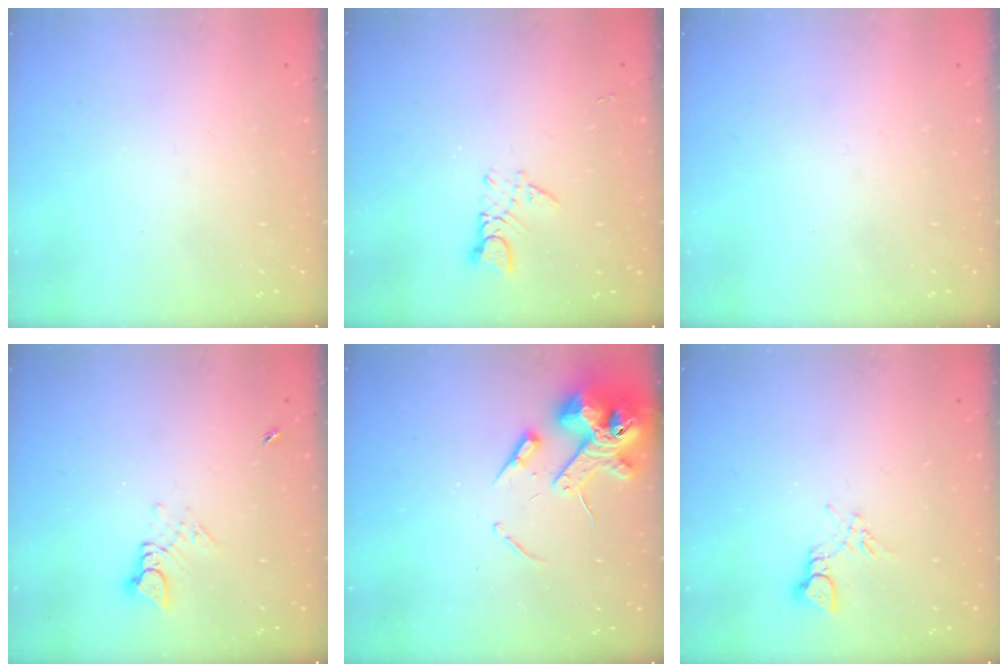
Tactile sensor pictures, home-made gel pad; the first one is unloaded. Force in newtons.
{"total": 2.4, "press": 2.4, "slide": 0.2}
{"total": 0.0}
{"total": 3.7, "press": 3.6, "slide": 0.6}
{"total": 14.3, "press": 14.1, "slide": 2.0}
{"total": 4.2, "press": 4.2, "slide": 0.5}